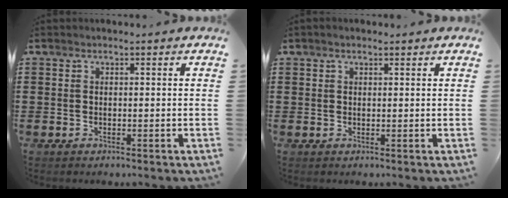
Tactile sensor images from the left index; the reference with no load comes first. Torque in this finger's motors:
{"motor_torque": [2.14, 0.00, -0.21, 0.11]}